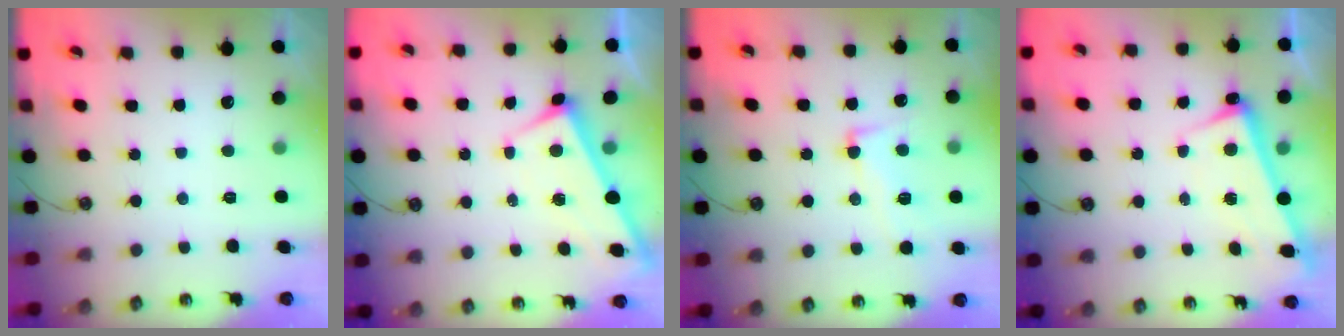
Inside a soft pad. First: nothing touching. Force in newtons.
{"total": 2.8, "press": 2.8, "slide": 0.1}
{"total": 3.8, "press": 3.6, "slide": 1.2}
{"total": 2.7, "press": 2.7, "slide": 0.6}